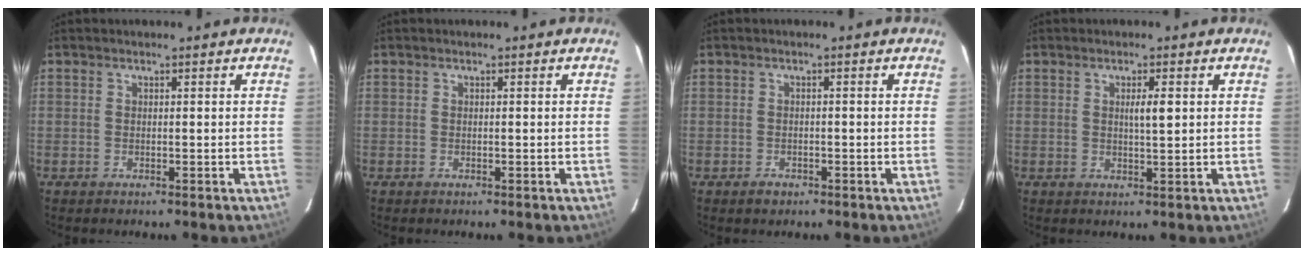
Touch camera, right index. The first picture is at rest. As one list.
[{"total": 0.0}, {"total": 1.6, "force": [-1.0, 1.2, 0.4], "torque": [-0.007, 0.002, -0.013]}, {"total": 2.5, "force": [0.6, 0.2, 2.4], "torque": [-0.040, -0.001, 0.009]}]